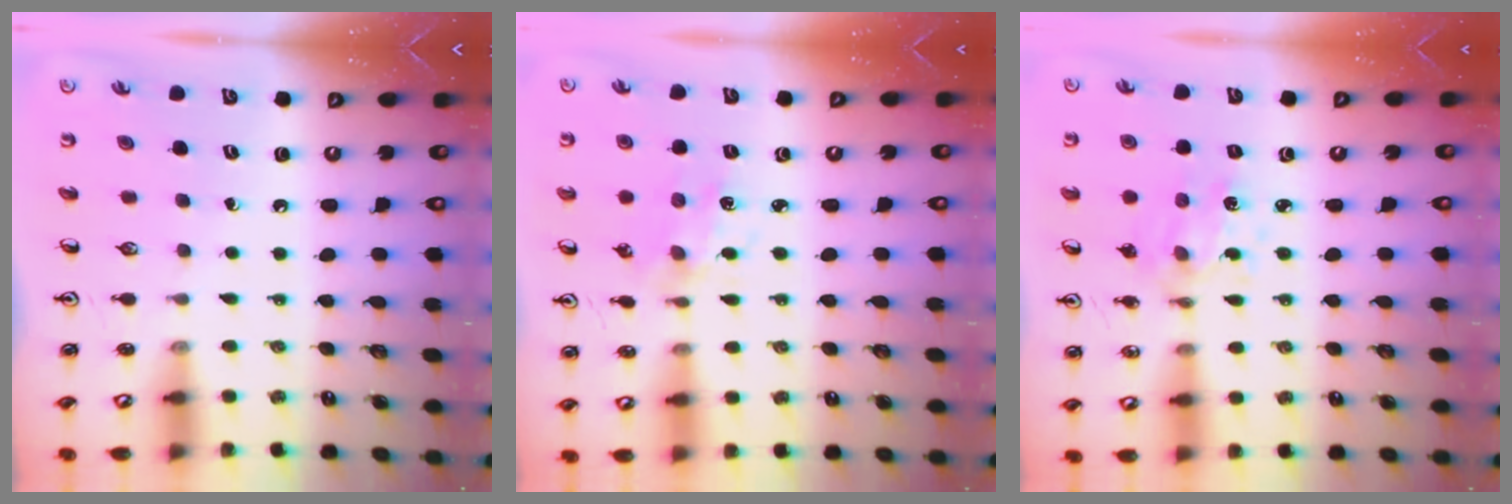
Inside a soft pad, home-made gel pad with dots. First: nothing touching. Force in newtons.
{"total": 2.0, "press": 2.0, "slide": 0.2}
{"total": 2.5, "press": 2.5, "slide": 0.6}